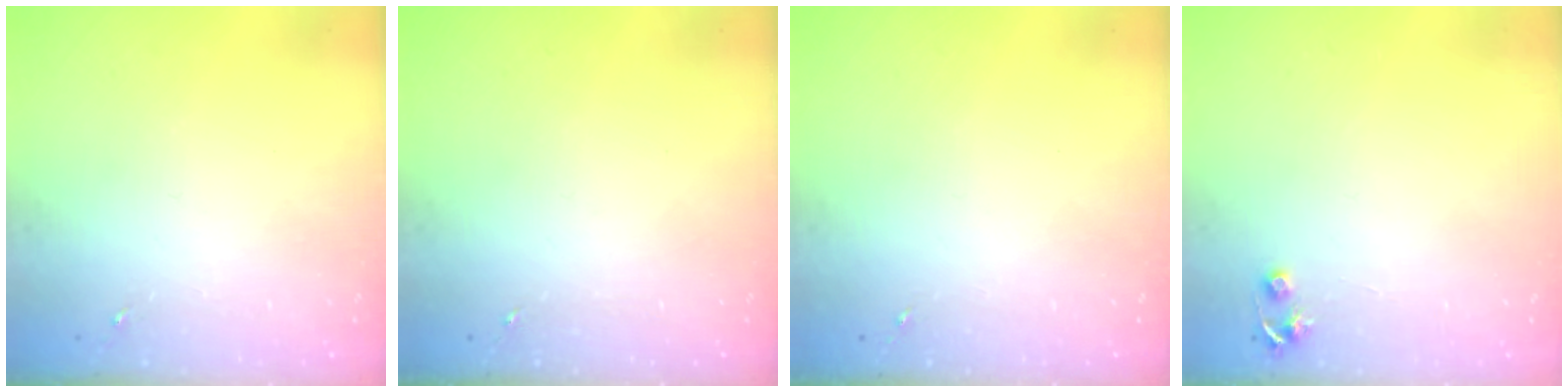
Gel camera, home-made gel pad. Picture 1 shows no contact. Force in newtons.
{"total": 0.0}
{"total": 0.0}
{"total": 4.8, "press": 4.8, "slide": 0.6}